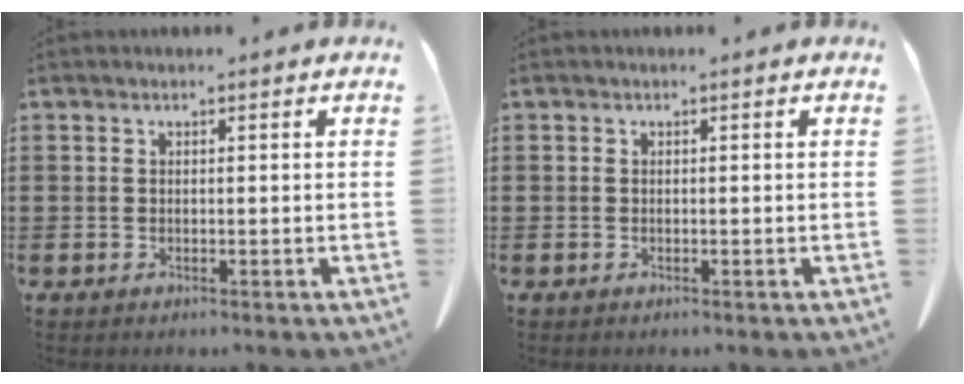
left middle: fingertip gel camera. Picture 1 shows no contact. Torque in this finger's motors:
{"motor_torque": [-0.19, 0.25, -0.01, -0.01]}